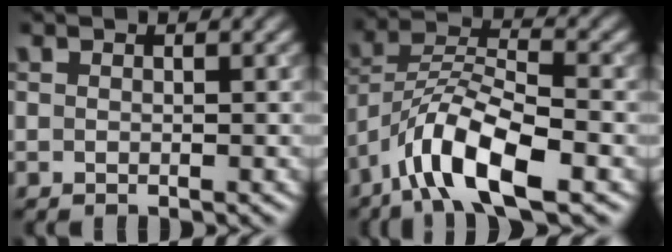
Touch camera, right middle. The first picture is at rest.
{"total": 8.5, "force": [-5.1, 2.6, 6.3], "torque": [-0.108, 0.010, -0.102]}